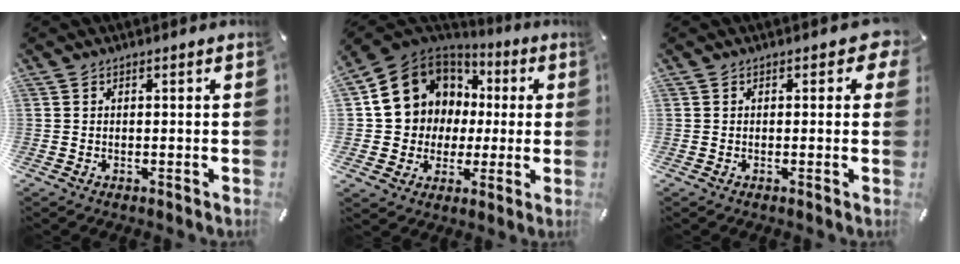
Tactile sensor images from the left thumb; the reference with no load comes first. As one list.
[{"total": 12.9, "force": [2.0, 12.4, 2.9], "torque": [-0.055, -0.018, 0.058]}, {"total": 2.7, "force": [0.5, 1.7, 2.0], "torque": [-0.018, -0.002, 0.003]}]